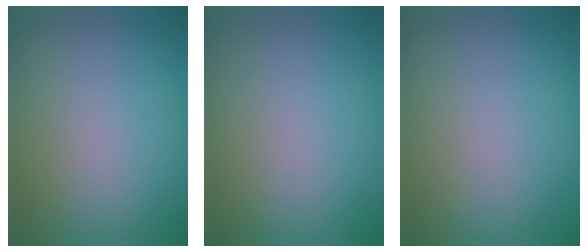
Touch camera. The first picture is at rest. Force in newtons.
{"total": 0.0}
{"total": 0.0}